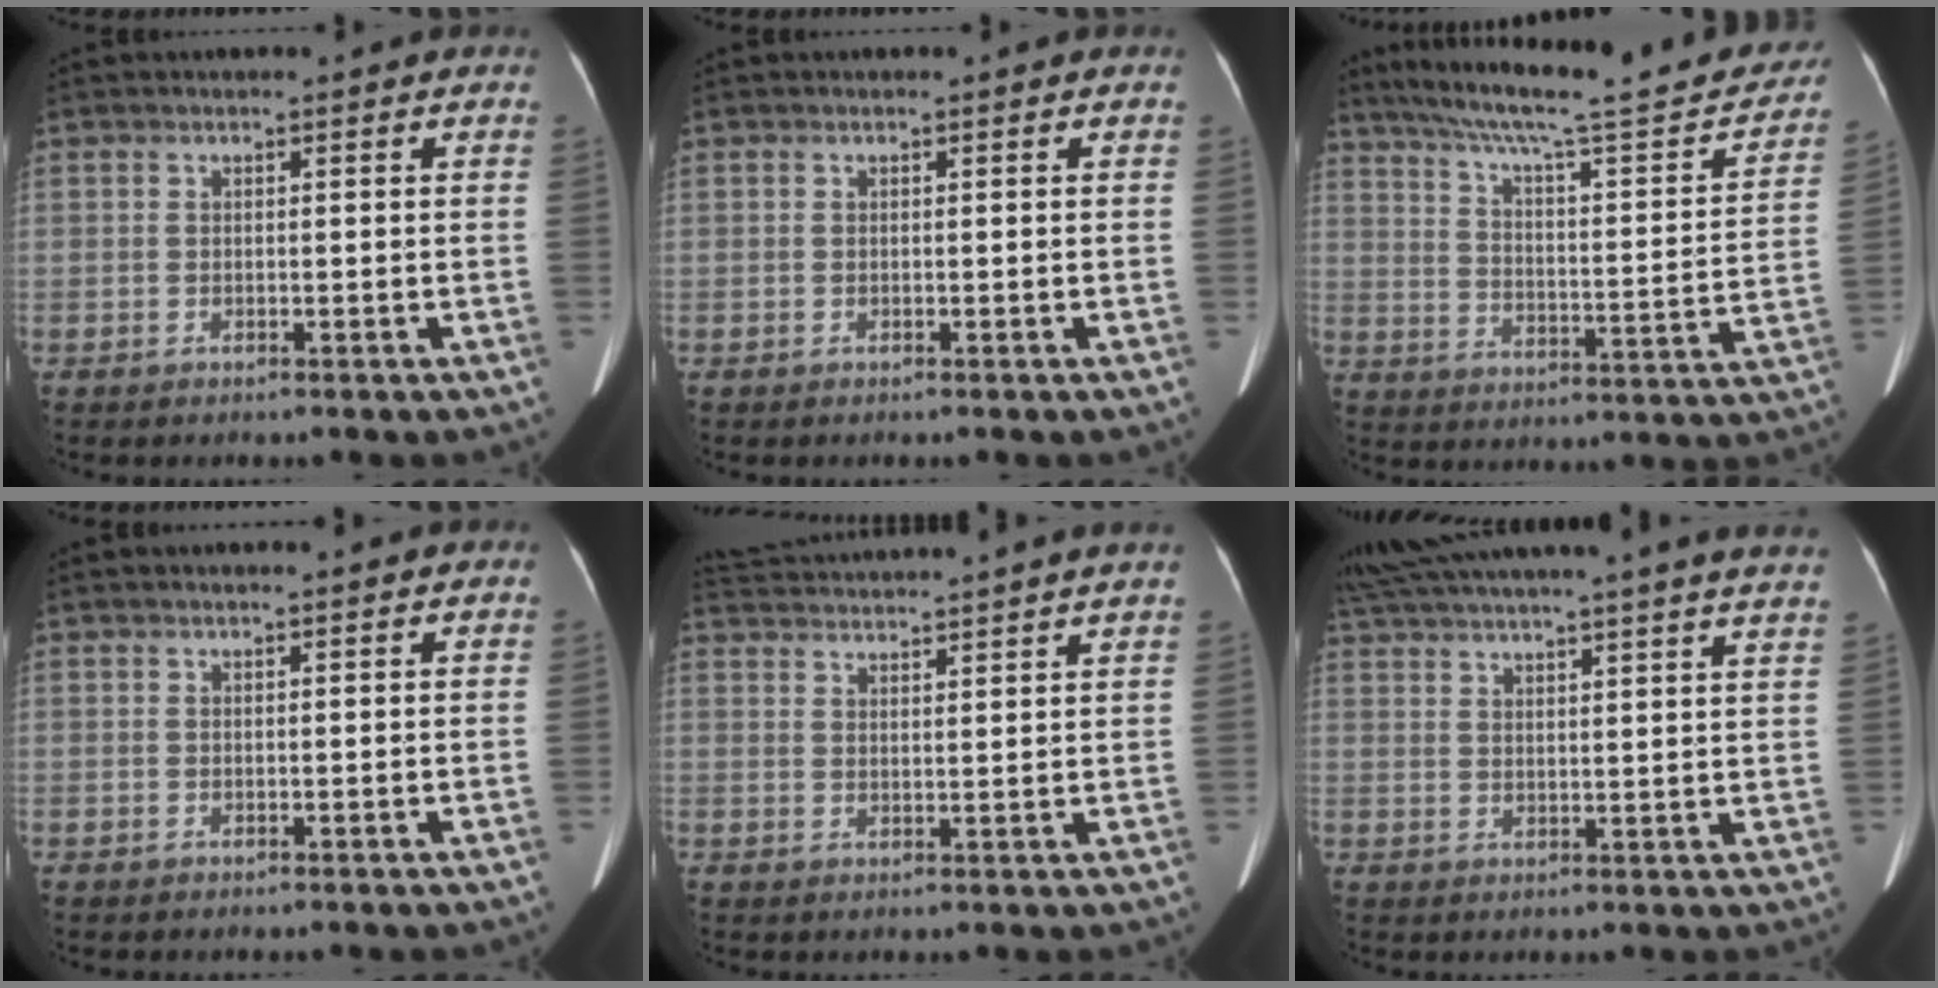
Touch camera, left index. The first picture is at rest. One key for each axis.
{"total": 0.0}
{"total": 27.4, "fx": 23.5, "fy": 3.1, "fz": 13.7, "tx": -0.211, "ty": -0.022, "tz": 0.312}
{"total": 2.2, "fx": 2.0, "fy": -0.1, "fz": 1.0, "tx": -0.013, "ty": 0.015, "tz": 0.025}
{"total": 15.4, "fx": 14.5, "fy": -1.1, "fz": 5.0, "tx": -0.105, "ty": 0.008, "tz": 0.209}
{"total": 29.4, "fx": 26.3, "fy": 0.9, "fz": 13.2, "tx": -0.236, "ty": -0.013, "tz": 0.344}